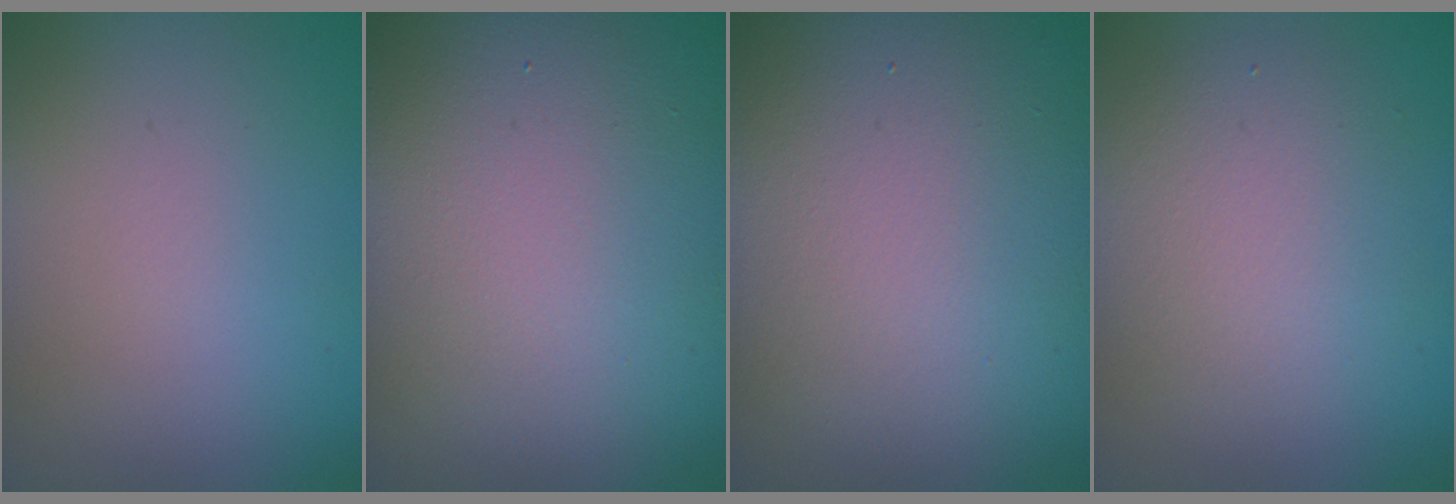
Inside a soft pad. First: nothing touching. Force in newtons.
{"total": 20.1, "press": 20.0, "slide": 1.2}
{"total": 18.0, "press": 18.0, "slide": 1.2}
{"total": 4.8, "press": 4.7, "slide": 0.3}